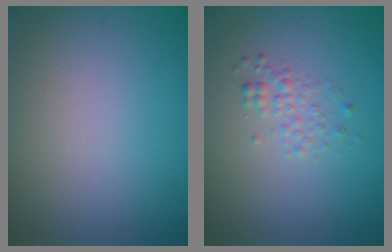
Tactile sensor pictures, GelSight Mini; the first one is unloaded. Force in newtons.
{"total": 1.4, "press": 1.4, "slide": 0.1}